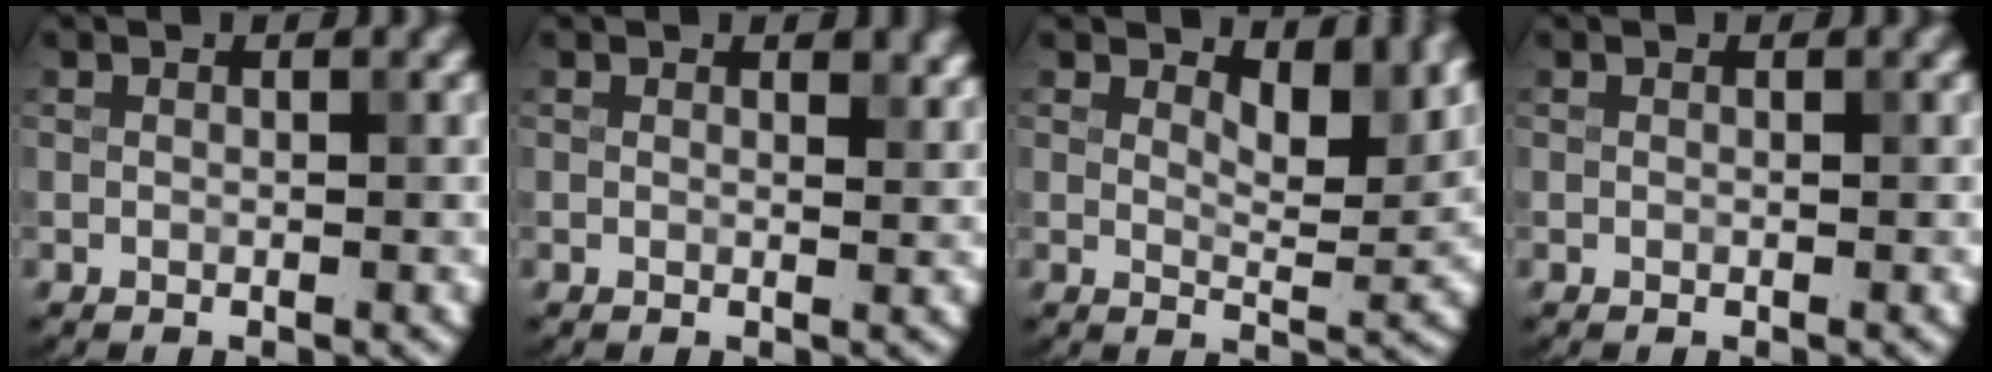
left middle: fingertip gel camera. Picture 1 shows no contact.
{"total": 1.1, "force": [0.8, 0.5, 0.6], "torque": [-0.006, -0.002, 0.015]}
{"total": 4.5, "force": [3.1, 1.7, 2.7], "torque": [-0.043, -0.009, 0.040]}
{"total": 0.0}